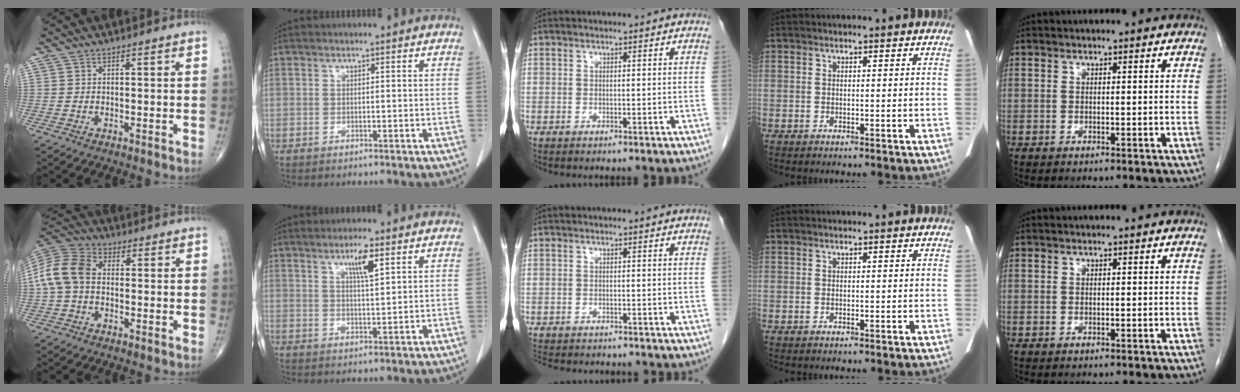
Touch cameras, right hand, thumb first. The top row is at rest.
{"thumb": {"total": 10.1, "force": [-0.5, 6.9, 7.4], "torque": [-0.152, 0.028, -0.023]}, "index": {"total": 4.4, "force": [2.3, 0.4, 3.7], "torque": [-0.064, -0.003, 0.039]}, "middle": {"total": 9.2, "force": [-8.2, 2.5, 3.4], "torque": [-0.063, -0.008, -0.109]}}